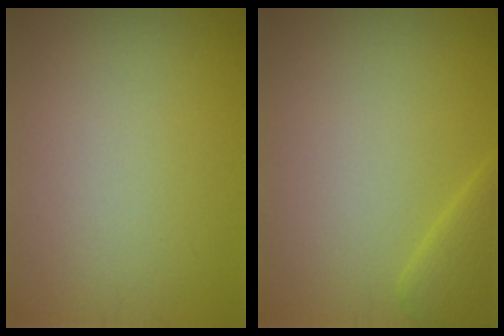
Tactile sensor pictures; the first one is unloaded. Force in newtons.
{"total": 2.0, "press": 2.0, "slide": 0.1}